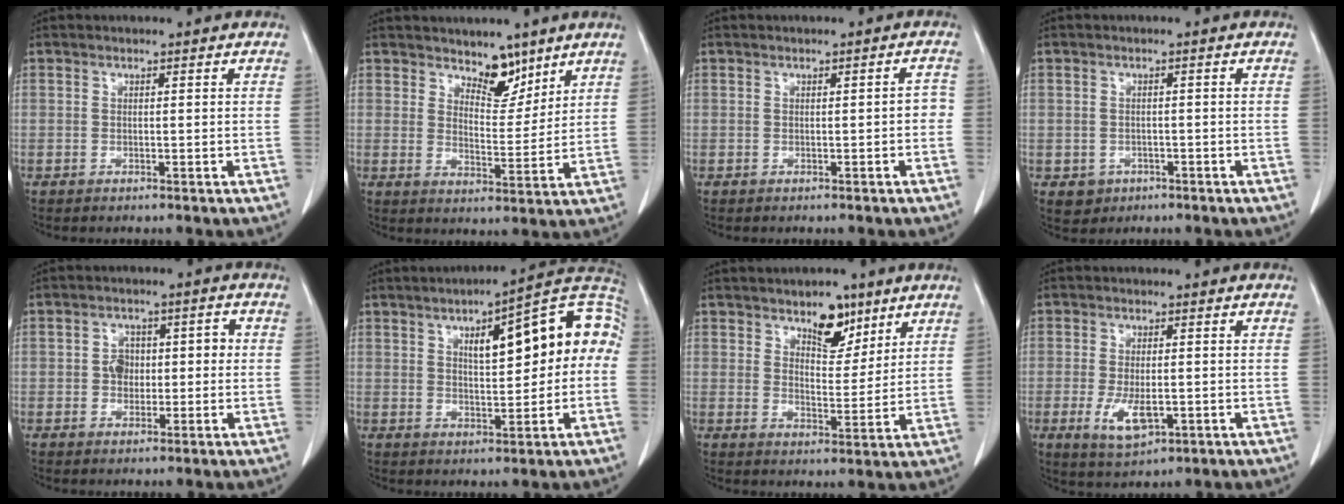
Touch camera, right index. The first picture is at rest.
{"total": 5.9, "force": [4.6, 2.6, 2.6], "torque": [-0.034, -0.009, 0.081]}
{"total": 1.5, "force": [-0.4, 0.6, 1.3], "torque": [-0.009, 0.005, -0.006]}
{"total": 2.8, "force": [-1.1, 2.5, 0.5], "torque": [-0.001, 0.007, -0.007]}
{"total": 4.4, "force": [-0.2, 3.5, 2.7], "torque": [-0.040, 0.025, 0.001]}
{"total": 16.2, "force": [2.9, 4.9, 15.2], "torque": [-0.208, 0.041, 0.037]}
{"total": 6.9, "force": [4.5, 3.3, 3.9], "torque": [-0.054, -0.002, 0.074]}
{"total": 6.0, "force": [-1.6, 2.5, 5.2], "torque": [-0.102, -0.010, -0.017]}